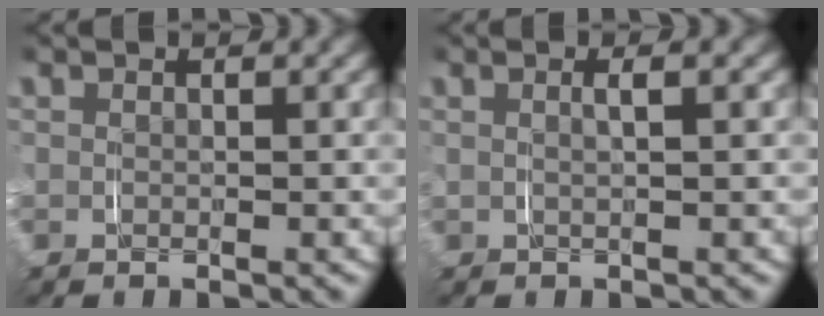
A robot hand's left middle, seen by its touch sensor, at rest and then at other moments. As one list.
[{"total": 1.2, "force": [0.4, 0.0, 1.1], "torque": [-0.023, 0.004, 0.006]}]